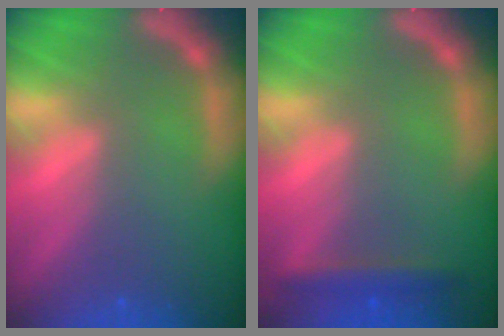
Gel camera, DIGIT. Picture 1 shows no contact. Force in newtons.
{"total": 2.4}